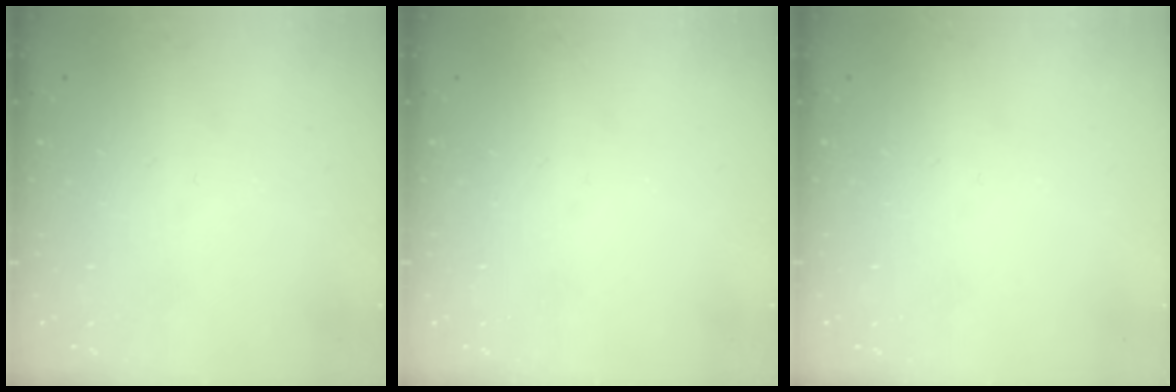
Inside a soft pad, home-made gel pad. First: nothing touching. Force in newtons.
{"total": 0.0}
{"total": 0.0}